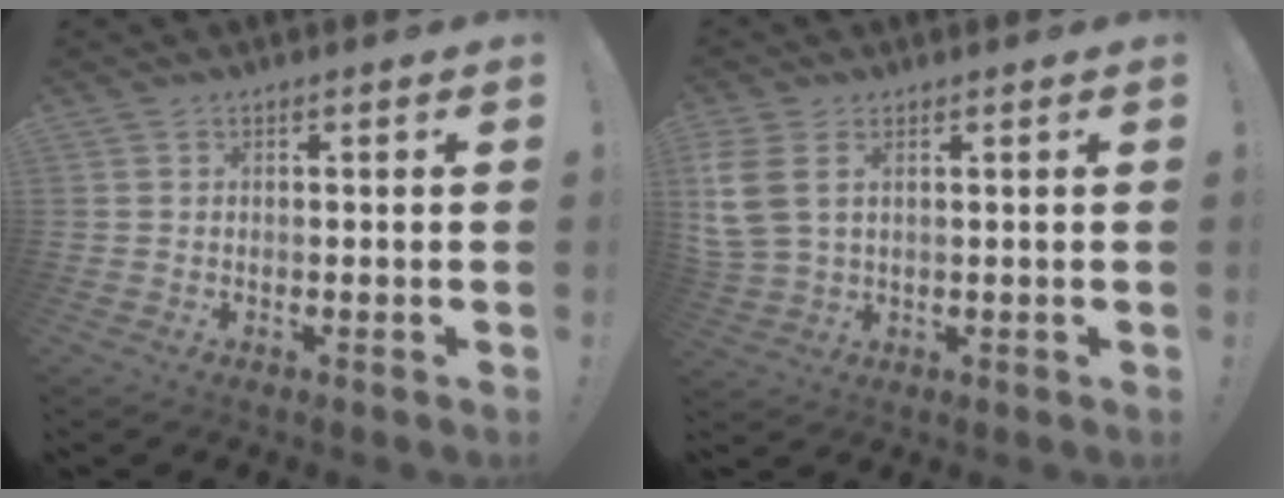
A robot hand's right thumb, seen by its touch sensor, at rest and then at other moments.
{"total": 7.7, "force": [3.1, 4.4, 5.5], "torque": [-0.128, -0.012, 0.060]}